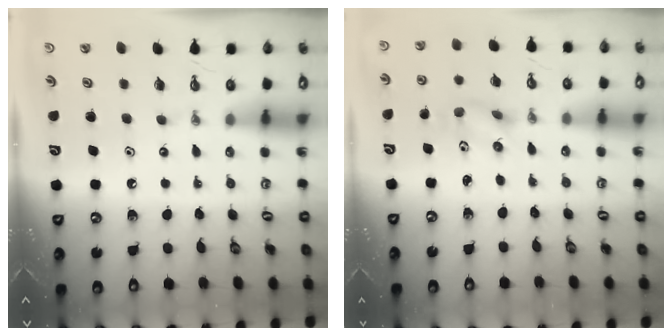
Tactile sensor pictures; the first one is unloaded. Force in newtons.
{"total": 3.3, "press": 3.0, "slide": 1.4}